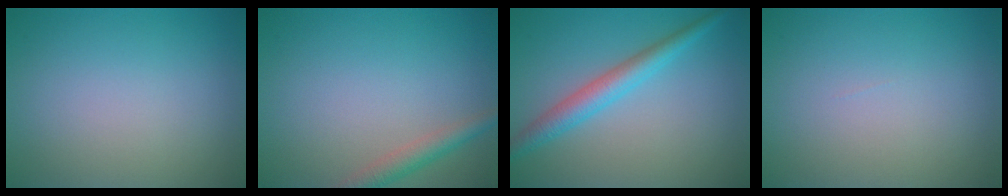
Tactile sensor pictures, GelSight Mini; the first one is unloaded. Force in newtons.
{"total": 2.4, "press": 2.4, "slide": 0.1}
{"total": 3.4, "press": 3.4, "slide": 0.1}
{"total": 0.0}